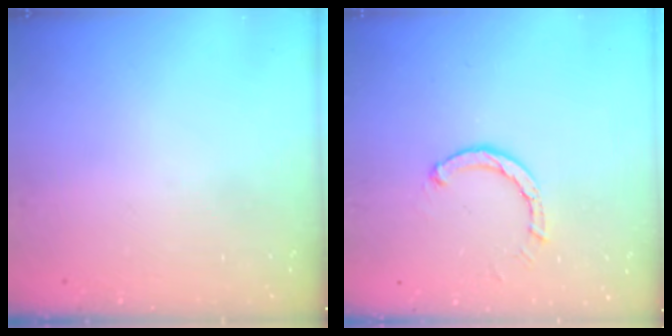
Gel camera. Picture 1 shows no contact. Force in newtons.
{"total": 2.6, "press": 2.6, "slide": 0.1}